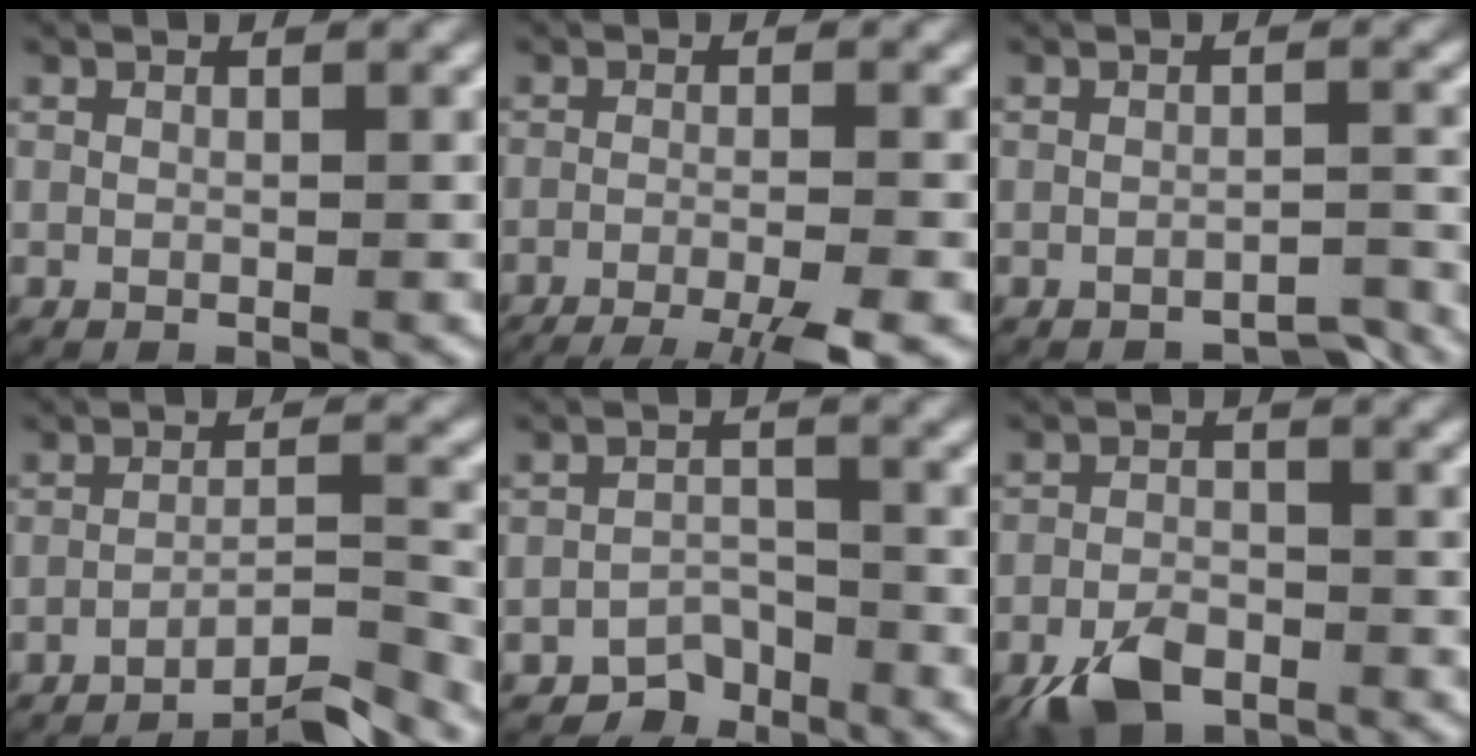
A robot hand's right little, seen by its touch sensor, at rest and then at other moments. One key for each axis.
{"total": 8.1, "fx": -6.2, "fy": 2.6, "fz": 4.5, "tx": -0.063, "ty": -0.021, "tz": -0.084}
{"total": 2.5, "fx": -2.4, "fy": 0.4, "fz": 0.4, "tx": -0.001, "ty": 0.000, "tz": -0.041}
{"total": 7.4, "fx": -6.9, "fy": 1.4, "fz": 2.4, "tx": -0.017, "ty": -0.019, "tz": -0.100}
{"total": 4.0, "fx": -3.3, "fy": 2.1, "fz": 0.5, "tx": 0.002, "ty": -0.012, "tz": -0.059}
{"total": 3.9, "fx": -2.6, "fy": 2.0, "fz": 2.1, "tx": -0.038, "ty": -0.008, "tz": -0.048}